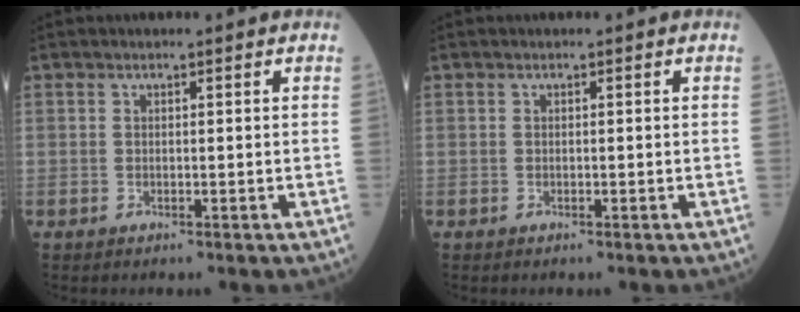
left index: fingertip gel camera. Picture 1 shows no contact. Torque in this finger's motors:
{"motor_torque": [-0.07, 0.08, 0.01, 0.00]}